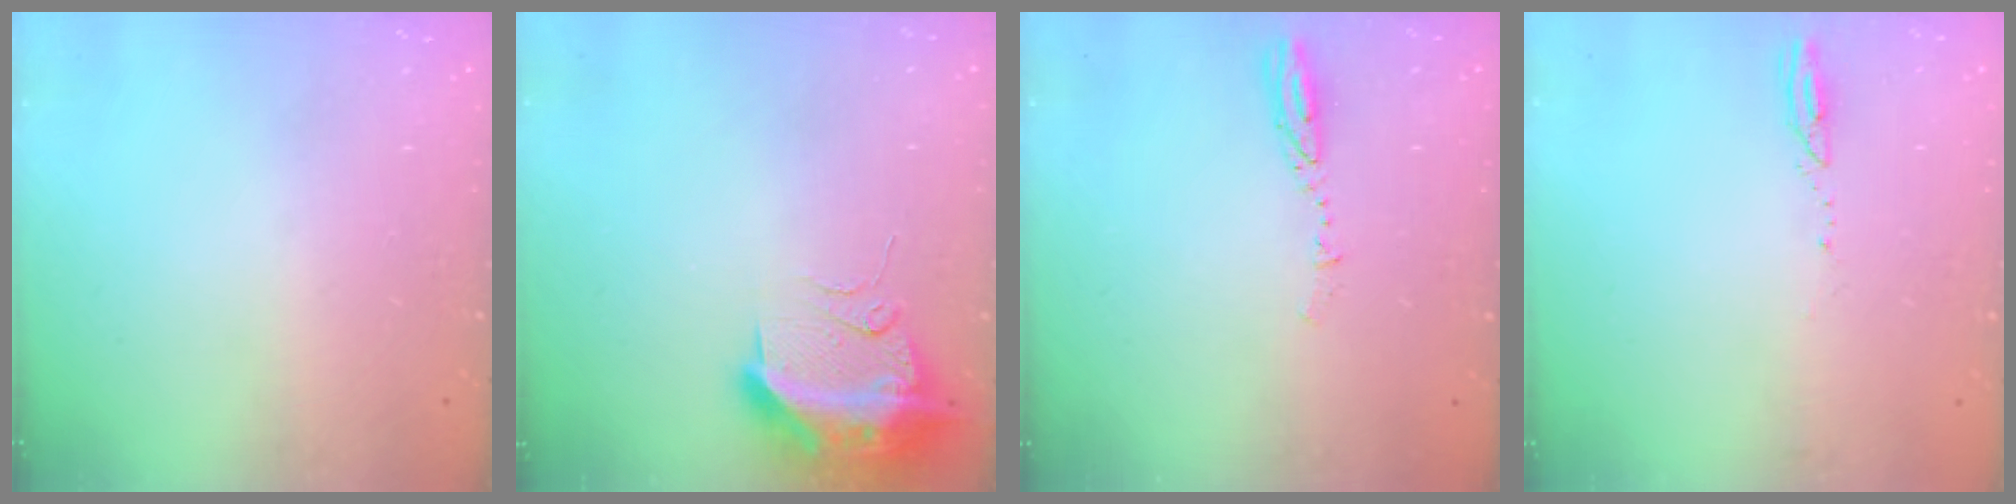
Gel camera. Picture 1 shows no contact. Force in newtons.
{"total": 12.1, "press": 12.1, "slide": 1.3}
{"total": 3.8, "press": 3.8, "slide": 0.2}
{"total": 2.4, "press": 2.4, "slide": 0.3}